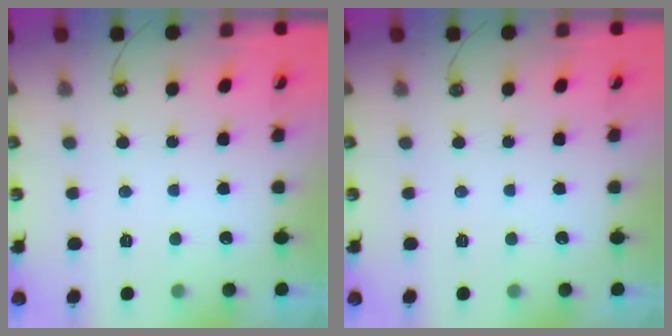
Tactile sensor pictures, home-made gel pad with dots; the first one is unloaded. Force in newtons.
{"total": 0.0}